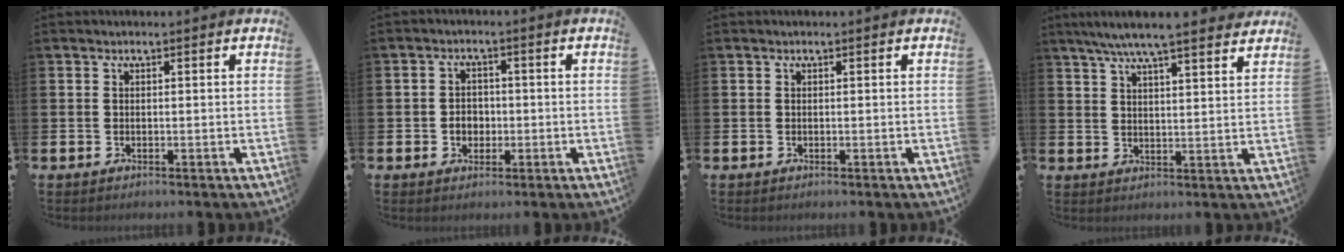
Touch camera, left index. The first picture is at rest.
{"total": 2.3, "force": [-0.5, 2.0, 1.0], "torque": [-0.010, 0.001, -0.017]}
{"total": 0.0}
{"total": 7.1, "force": [6.6, 0.3, 2.7], "torque": [-0.058, -0.028, 0.115]}